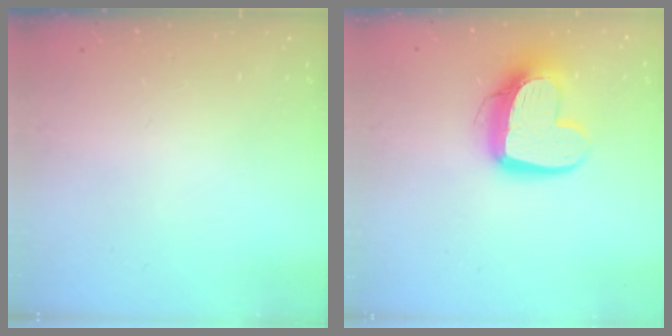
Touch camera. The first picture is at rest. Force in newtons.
{"total": 14.1, "press": 14.0, "slide": 1.2}